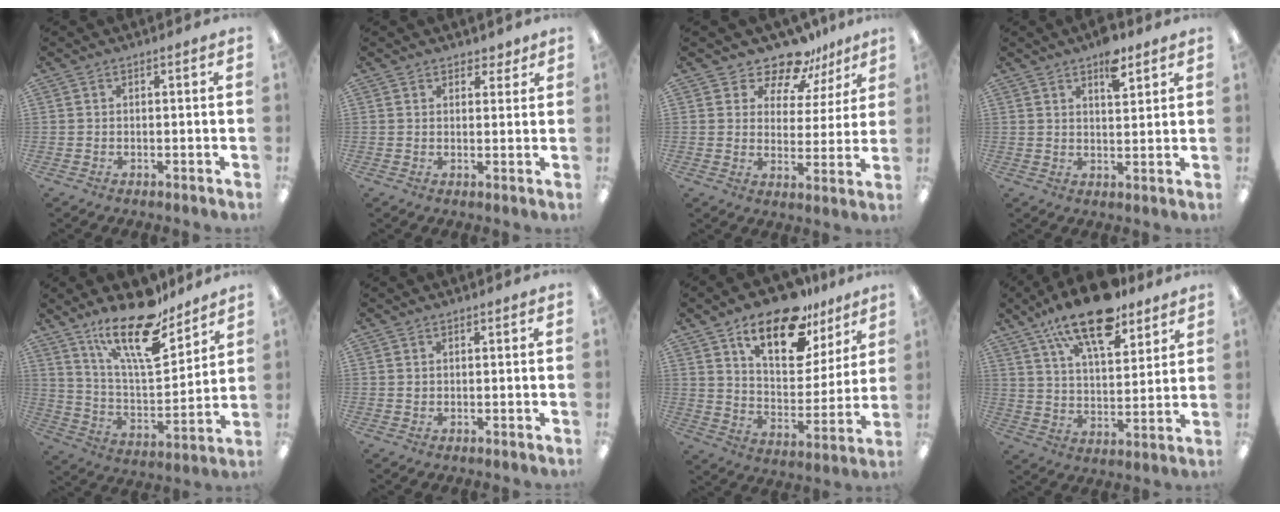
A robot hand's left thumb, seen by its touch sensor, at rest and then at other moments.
{"total": 2.8, "force": [2.1, 1.8, 0.5], "torque": [0.004, -0.006, 0.037]}
{"total": 10.8, "force": [9.3, 4.8, 2.7], "torque": [-0.052, -0.074, 0.172]}
{"total": 7.1, "force": [4.9, 2.9, 4.2], "torque": [-0.046, -0.028, 0.079]}
{"total": 20.1, "force": [14.8, 6.8, 11.8], "torque": [-0.206, -0.093, 0.252]}
{"total": 0.7, "force": [0.4, 0.6, 0.1], "torque": [-0.003, 0.001, 0.008]}
{"total": 18.6, "force": [12.9, 8.2, 10.5], "torque": [-0.169, -0.073, 0.222]}
{"total": 17.5, "force": [12.4, 6.8, 10.2], "torque": [-0.172, -0.061, 0.211]}